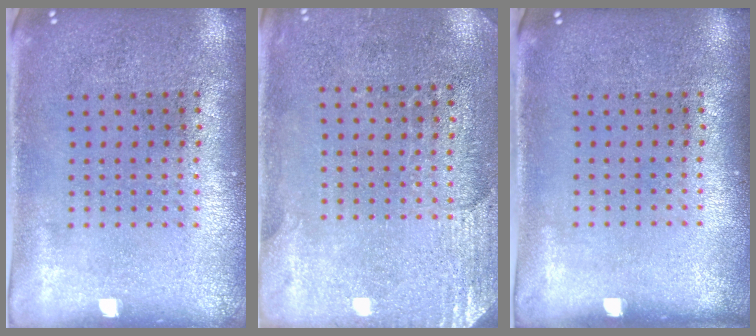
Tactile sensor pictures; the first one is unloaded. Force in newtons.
{"total": 2.7, "press": 2.4, "slide": 1.3}
{"total": 0.0}